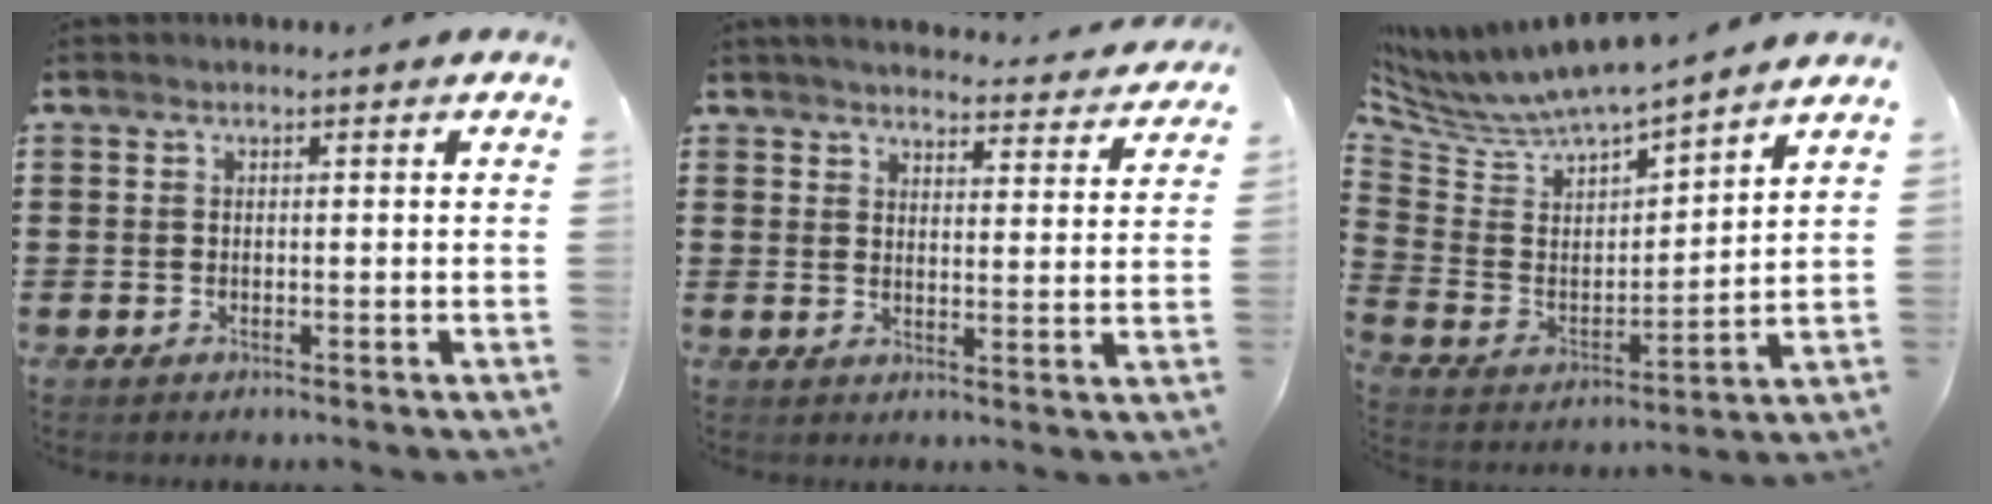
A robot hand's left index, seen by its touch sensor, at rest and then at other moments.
{"total": 3.9, "force": [3.8, 0.1, 0.7], "torque": [-0.022, -0.028, 0.063]}
{"total": 6.7, "force": [6.4, 1.4, 1.6], "torque": [-0.070, -0.051, 0.106]}